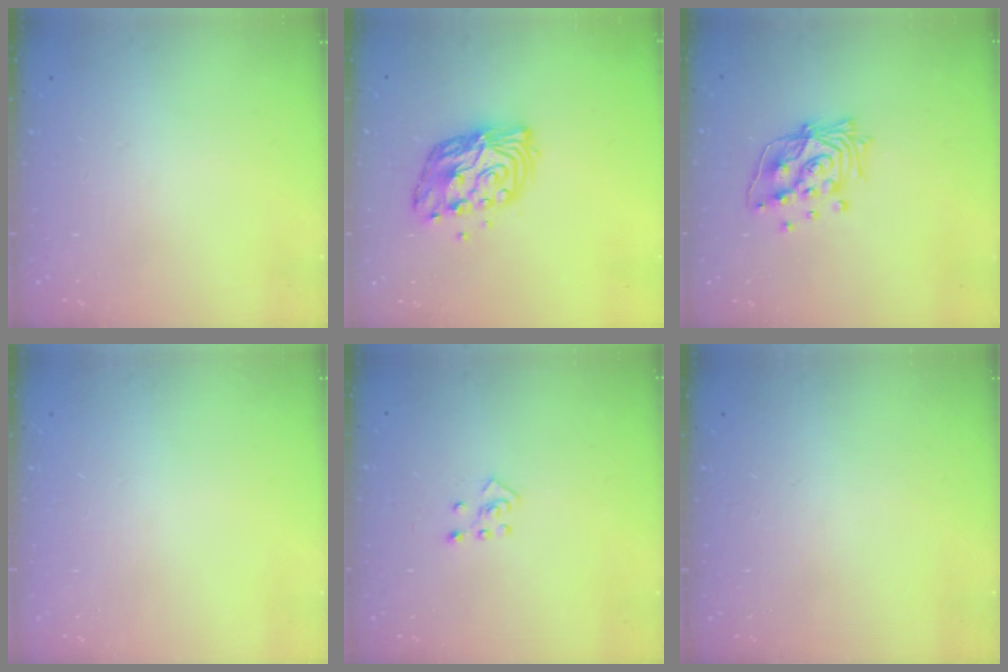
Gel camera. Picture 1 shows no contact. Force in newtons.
{"total": 11.1, "press": 11.1, "slide": 1.1}
{"total": 14.4, "press": 14.4, "slide": 1.1}
{"total": 0.0}
{"total": 4.7, "press": 4.6, "slide": 0.6}
{"total": 0.0}